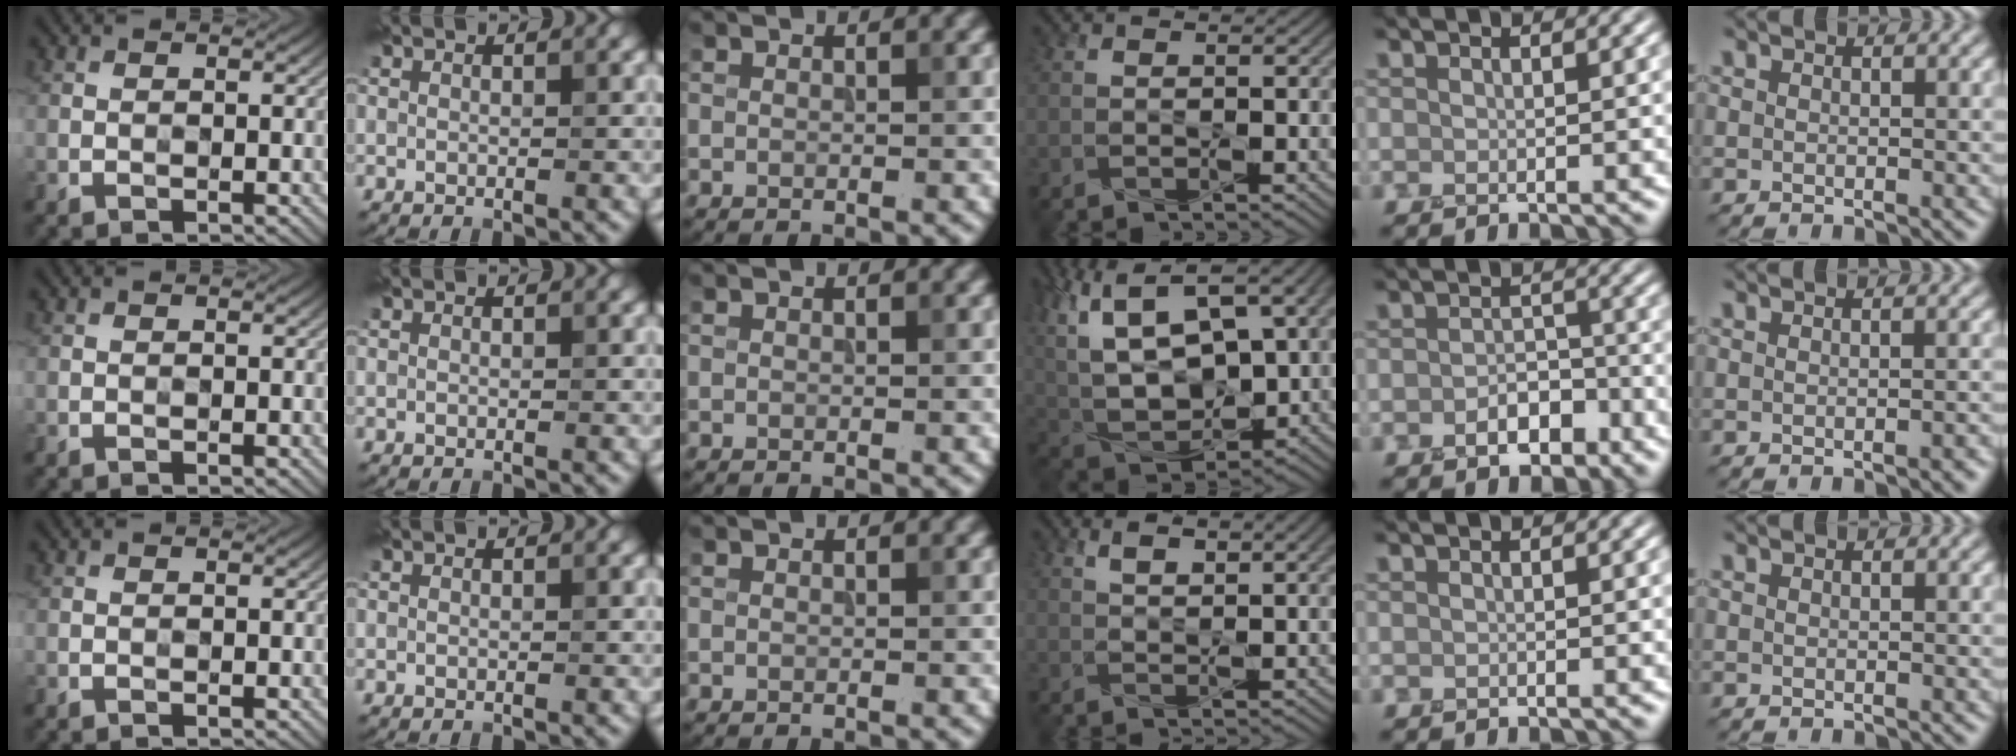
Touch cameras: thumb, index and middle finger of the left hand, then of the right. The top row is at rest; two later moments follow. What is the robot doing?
{"motion": "squeeze", "object": "air blower"}